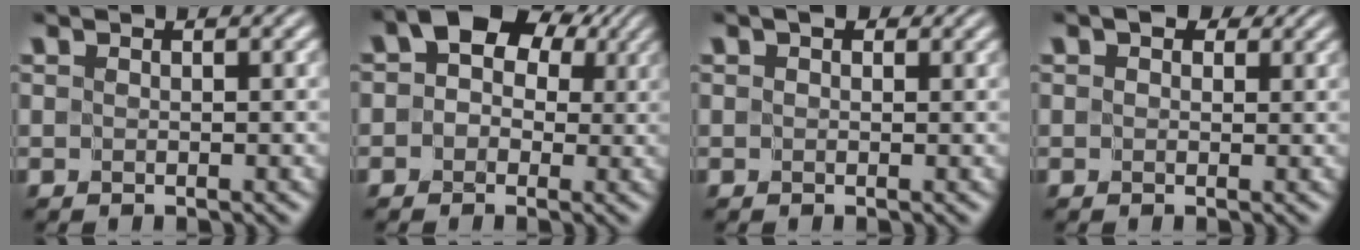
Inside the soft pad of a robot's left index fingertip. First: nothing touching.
{"total": 7.6, "force": [2.7, 5.4, 4.6], "torque": [-0.048, 0.035, 0.009]}
{"total": 0.9, "force": [0.5, 0.5, 0.5], "torque": [0.000, 0.003, -0.001]}
{"total": 1.7, "force": [0.8, 1.0, 1.0], "torque": [-0.008, 0.003, 0.006]}